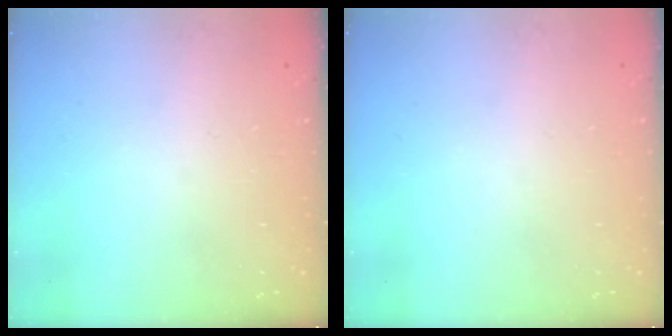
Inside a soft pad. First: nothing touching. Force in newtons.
{"total": 0.0}